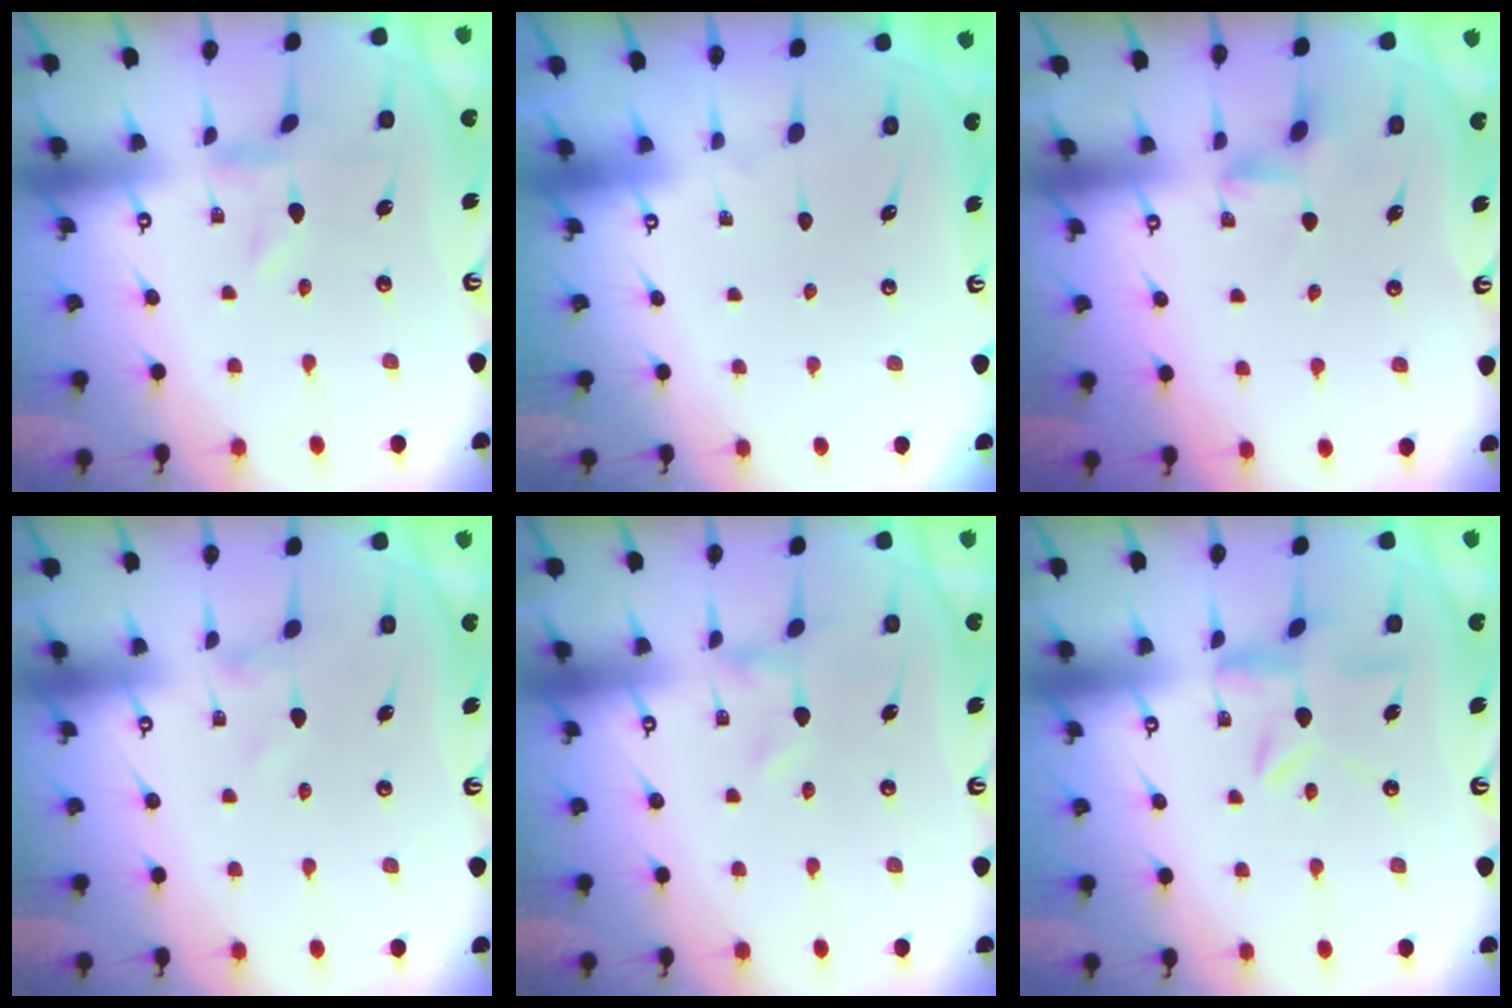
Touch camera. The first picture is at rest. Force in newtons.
{"total": 1.6, "press": 1.6, "slide": 0.1}
{"total": 2.4, "press": 2.4, "slide": 0.4}
{"total": 0.0}
{"total": 0.0}
{"total": 7.0, "press": 6.9, "slide": 0.6}